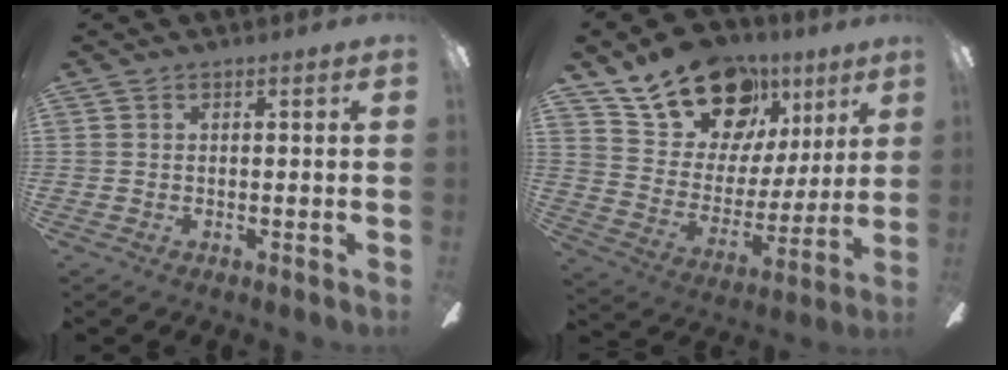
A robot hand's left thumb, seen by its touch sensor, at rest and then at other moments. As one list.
[{"total": 21.5, "force": [14.6, 12.9, 9.1], "torque": [-0.158, -0.077, 0.272]}]